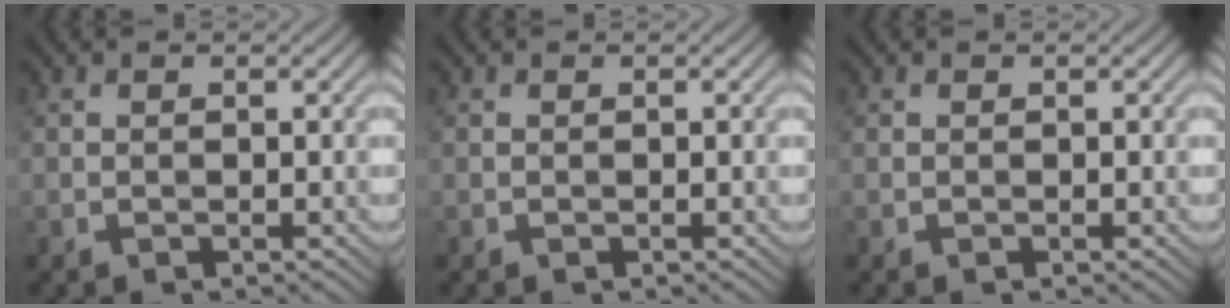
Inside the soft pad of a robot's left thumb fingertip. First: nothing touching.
{"total": 0.0}
{"total": 0.0}